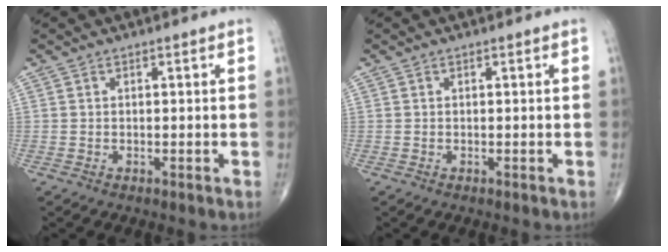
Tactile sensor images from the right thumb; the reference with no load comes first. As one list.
[{"total": 0.0}]